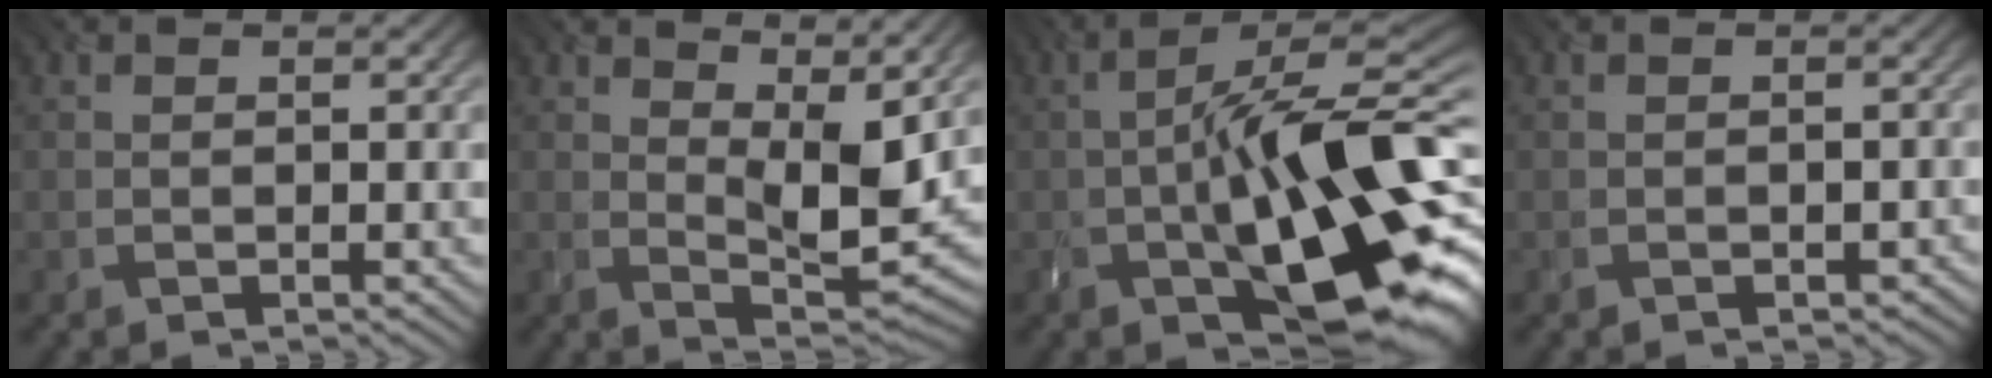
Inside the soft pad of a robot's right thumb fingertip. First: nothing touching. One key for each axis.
{"total": 8.5, "fx": 3.6, "fy": 2.8, "fz": 7.1, "tx": -0.122, "ty": -0.008, "tz": 0.064}
{"total": 16.9, "fx": -3.6, "fy": 6.6, "fz": 15.2, "tx": -0.245, "ty": -0.010, "tz": -0.062}
{"total": 1.1, "fx": -0.6, "fy": 0.4, "fz": 0.8, "tx": -0.015, "ty": 0.000, "tz": -0.009}